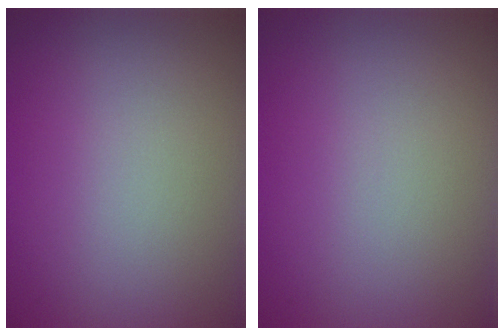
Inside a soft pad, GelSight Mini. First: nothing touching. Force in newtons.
{"total": 0.0}